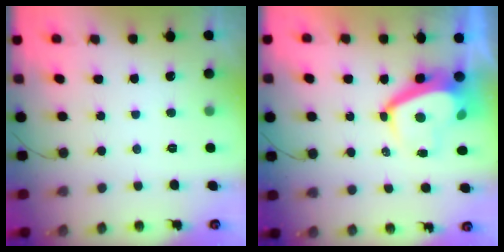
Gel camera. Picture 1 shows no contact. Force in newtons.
{"total": 7.1, "press": 7.0, "slide": 1.1}